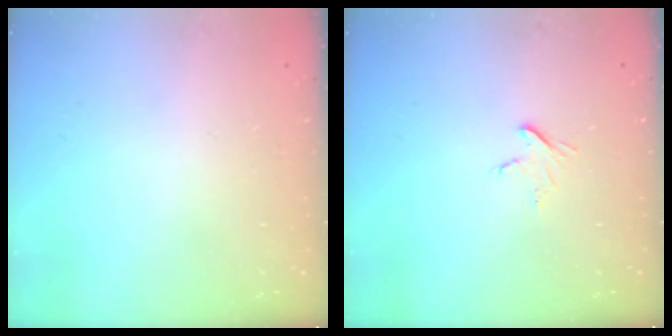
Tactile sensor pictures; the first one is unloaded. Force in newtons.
{"total": 3.6, "press": 3.5, "slide": 0.3}